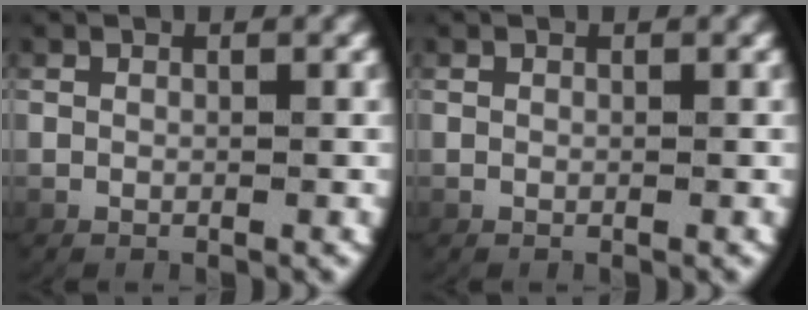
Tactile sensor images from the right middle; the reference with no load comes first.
{"total": 0.0}